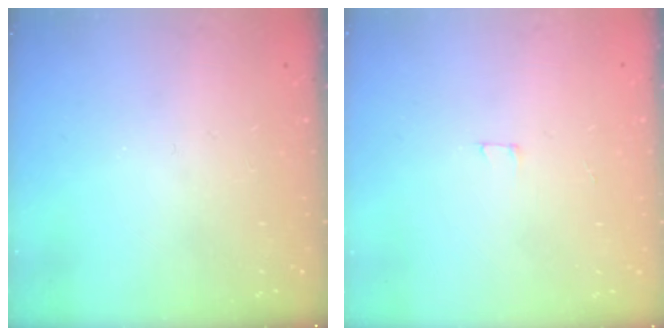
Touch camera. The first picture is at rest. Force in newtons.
{"total": 1.8, "press": 1.8, "slide": 0.1}